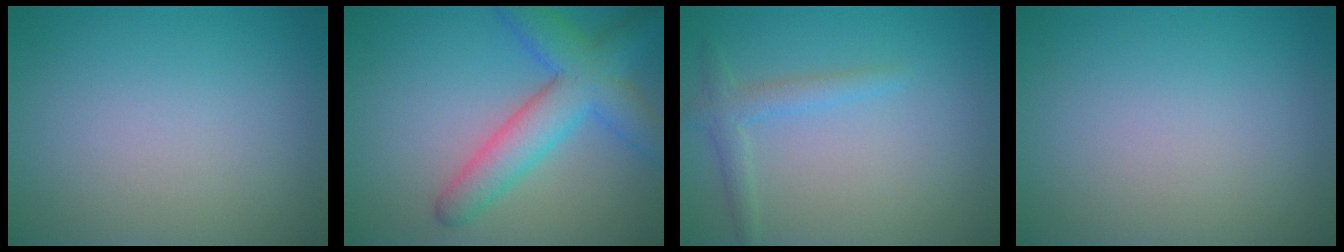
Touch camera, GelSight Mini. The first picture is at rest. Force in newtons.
{"total": 6.5, "press": 6.5, "slide": 0.1}
{"total": 2.0, "press": 2.0, "slide": 0.1}
{"total": 0.0}